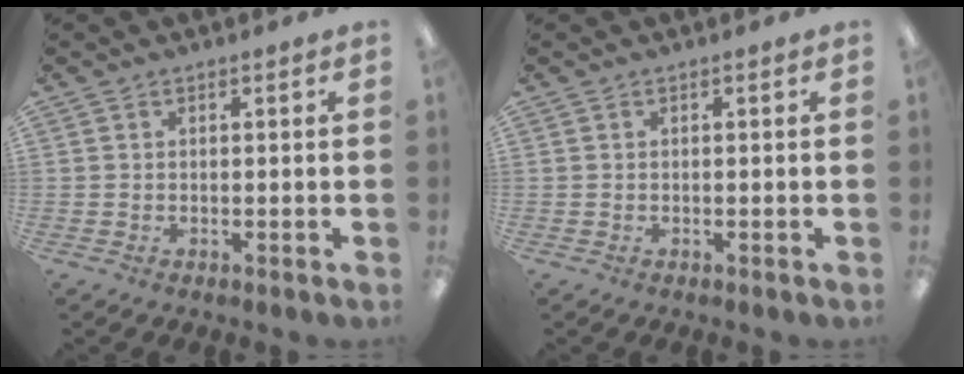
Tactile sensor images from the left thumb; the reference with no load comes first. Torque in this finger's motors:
{"motor_torque": [0.00, 0.00, 0.02, -0.01, 0.00]}